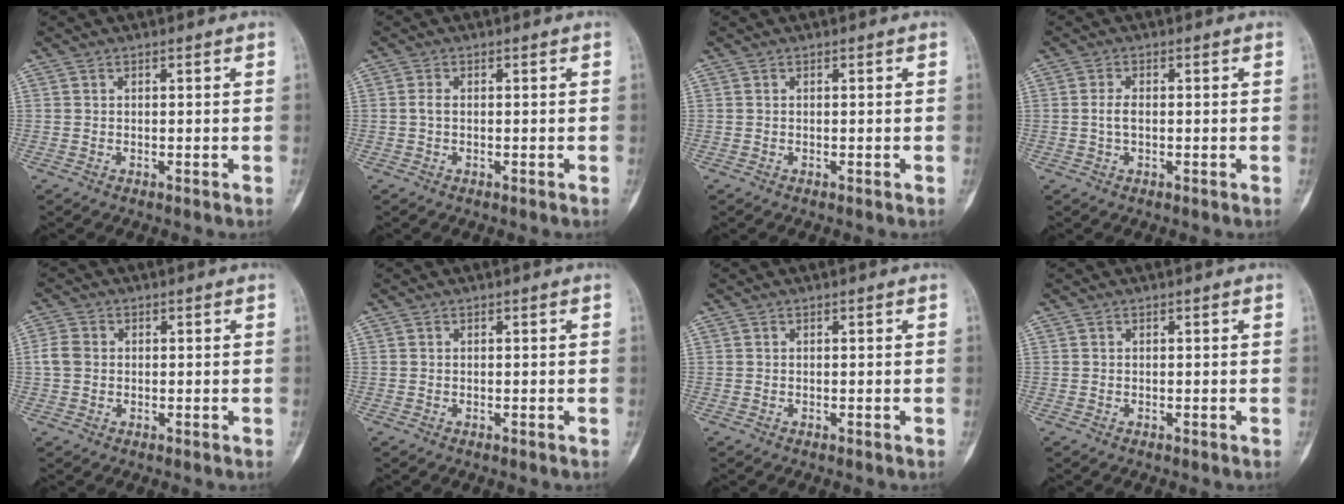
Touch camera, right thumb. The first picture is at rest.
{"total": 1.1, "force": [-0.1, 0.6, 0.9], "torque": [-0.019, 0.001, -0.002]}
{"total": 0.0}
{"total": 2.1, "force": [-0.1, 1.1, 1.8], "torque": [-0.040, 0.004, -0.004]}
{"total": 3.5, "force": [0.1, 2.9, 2.0], "torque": [-0.040, 0.007, -0.005]}
{"total": 0.0}
{"total": 0.0}
{"total": 0.0}